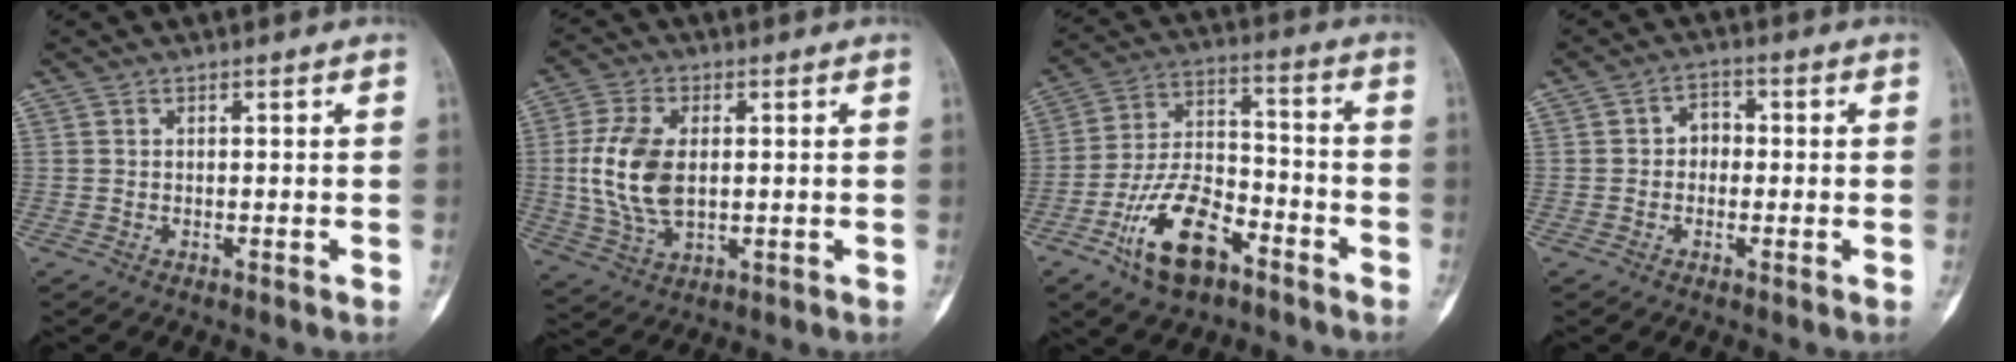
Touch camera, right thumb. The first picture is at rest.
{"total": 11.8, "force": [0.6, 6.8, 9.6], "torque": [-0.201, -0.002, 0.017]}
{"total": 15.2, "force": [-8.2, 7.6, 10.3], "torque": [-0.179, 0.057, -0.150]}
{"total": 3.6, "force": [-0.2, 2.9, 2.0], "torque": [-0.007, 0.017, -0.014]}